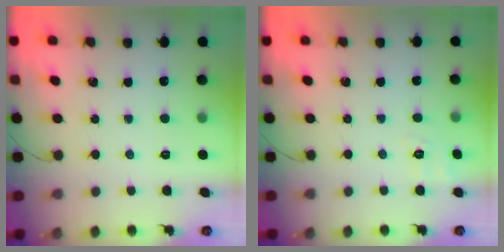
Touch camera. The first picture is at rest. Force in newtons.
{"total": 6.7, "press": 6.4, "slide": 2.1}